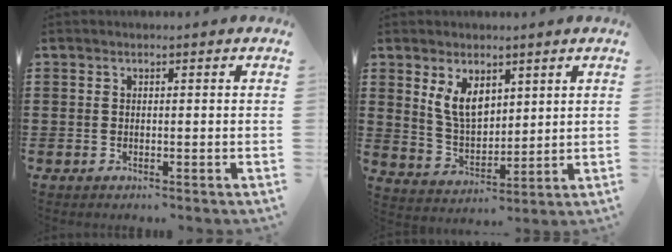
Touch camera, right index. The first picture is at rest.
{"total": 6.6, "force": [3.2, 3.9, 4.3], "torque": [-0.103, 0.004, 0.059]}